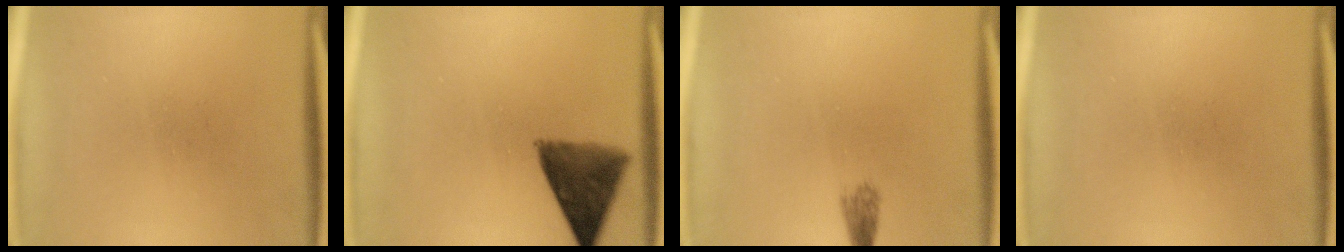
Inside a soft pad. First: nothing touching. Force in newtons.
{"total": 9.0}
{"total": 1.7}
{"total": 0.0}